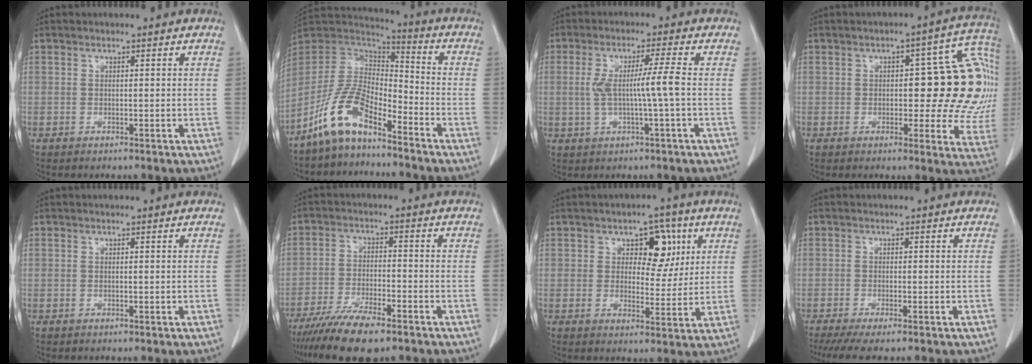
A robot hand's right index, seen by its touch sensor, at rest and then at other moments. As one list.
[{"total": 11.1, "force": [-7.9, 4.2, 6.6], "torque": [-0.147, 0.024, -0.160]}, {"total": 6.1, "force": [-0.3, -0.6, 6.1], "torque": [-0.116, 0.005, -0.003]}, {"total": 17.7, "force": [1.5, 6.8, 16.3], "torque": [-0.150, 0.035, 0.015]}, {"total": 0.0}, {"total": 10.7, "force": [-8.0, 2.3, 6.7], "torque": [-0.115, -0.022, -0.139]}, {"total": 7.2, "force": [2.7, 4.1, 5.3], "torque": [-0.059, 0.015, 0.040]}, {"total": 4.5, "force": [-3.4, 0.4, 2.8], "torque": [-0.043, -0.010, -0.060]}]